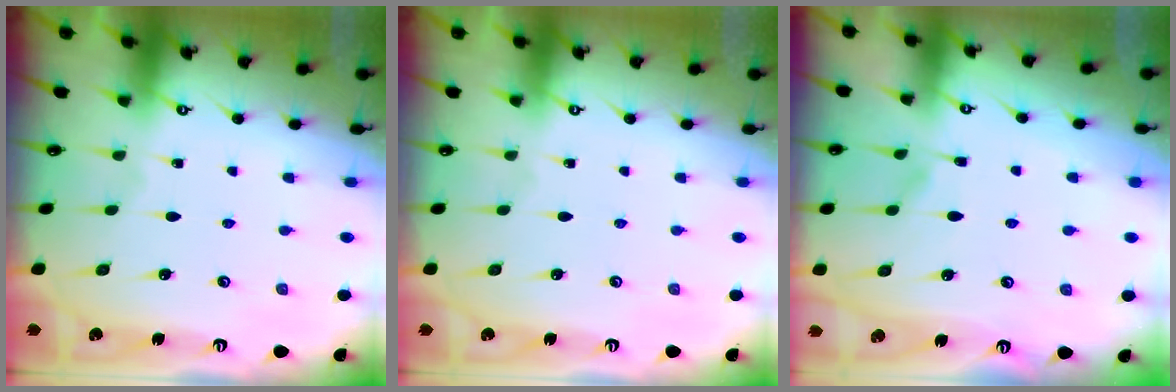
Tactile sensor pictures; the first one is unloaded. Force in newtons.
{"total": 0.0}
{"total": 5.5, "press": 5.5, "slide": 0.6}